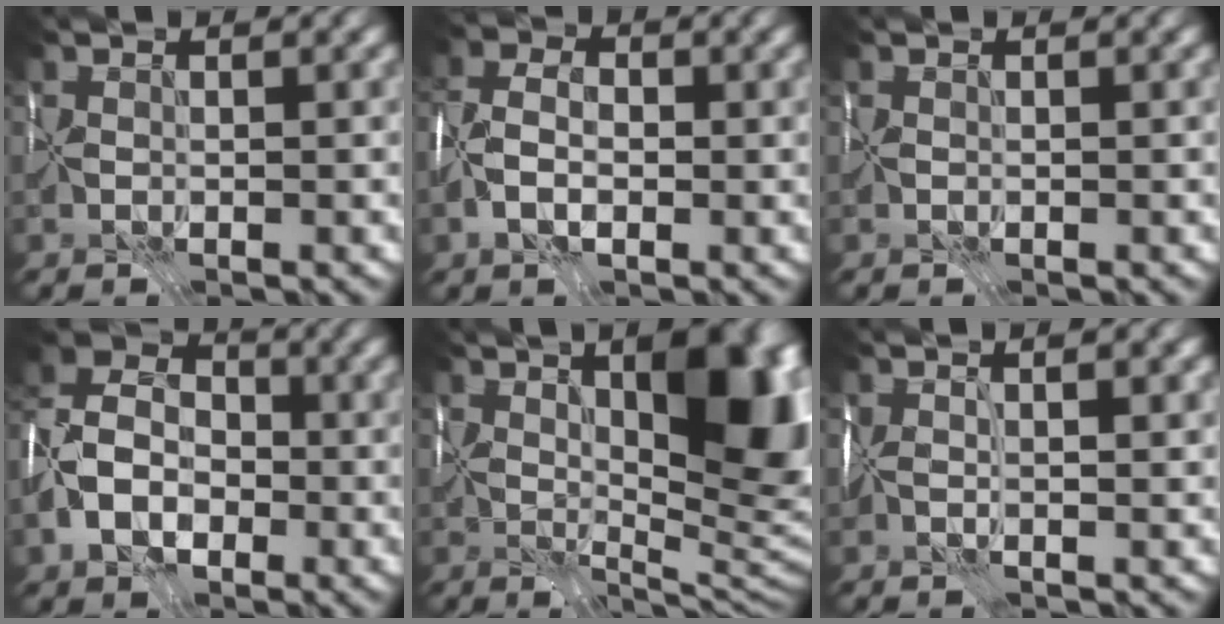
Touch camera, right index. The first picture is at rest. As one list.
[{"total": 4.9, "force": [-1.2, 3.1, 3.6], "torque": [-0.082, 0.006, -0.035]}, {"total": 0.0}, {"total": 8.1, "force": [-2.5, 5.8, 5.0], "torque": [-0.108, 0.004, -0.066]}, {"total": 15.0, "force": [4.1, 6.3, 13.0], "torque": [-0.145, 0.013, 0.063]}, {"total": 3.8, "force": [1.2, 1.3, 3.3], "torque": [-0.045, 0.009, 0.010]}]